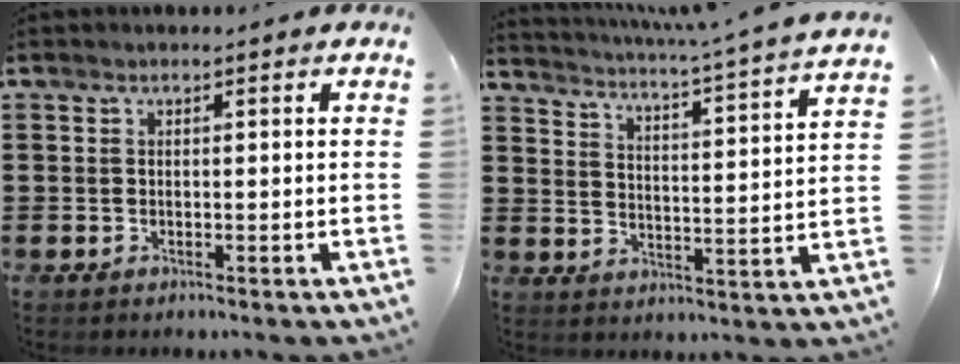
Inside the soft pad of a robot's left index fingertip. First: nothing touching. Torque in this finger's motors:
{"motor_torque": [0.03, 0.06, 0.10, 0.09]}